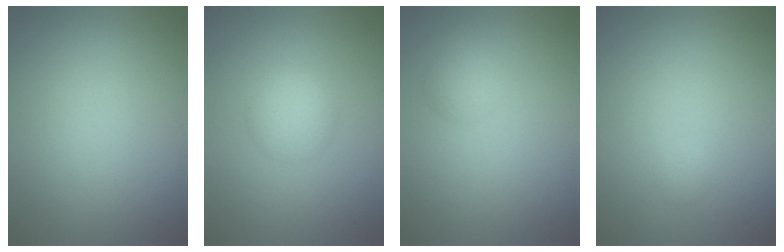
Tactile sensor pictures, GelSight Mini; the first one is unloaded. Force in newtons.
{"total": 2.5, "press": 2.5, "slide": 0.1}
{"total": 1.7, "press": 1.7, "slide": 0.1}
{"total": 0.6, "press": 0.6, "slide": 0.1}